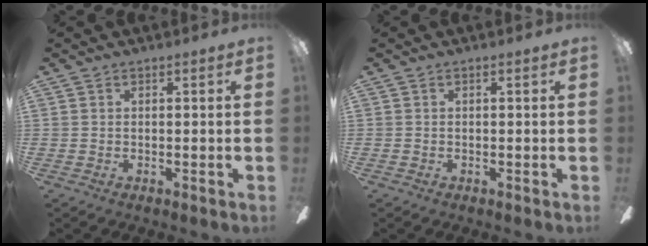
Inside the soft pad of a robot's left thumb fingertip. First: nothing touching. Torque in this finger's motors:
{"motor_torque": [-0.16, 0.19, 0.09, -0.17, 0.02]}